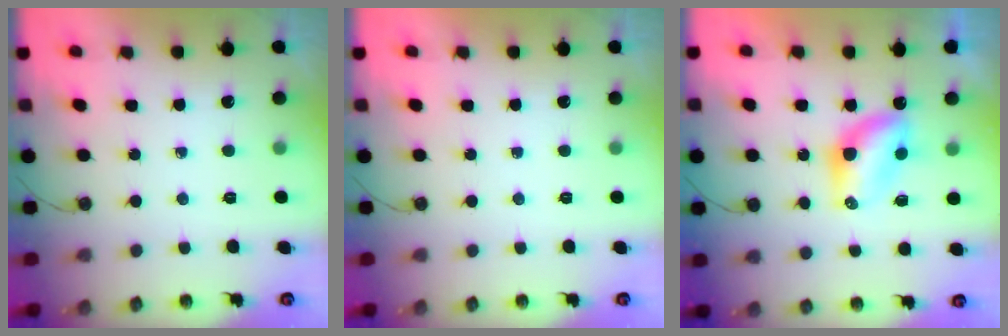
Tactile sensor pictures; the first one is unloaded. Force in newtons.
{"total": 0.0}
{"total": 6.9, "press": 6.9, "slide": 0.4}